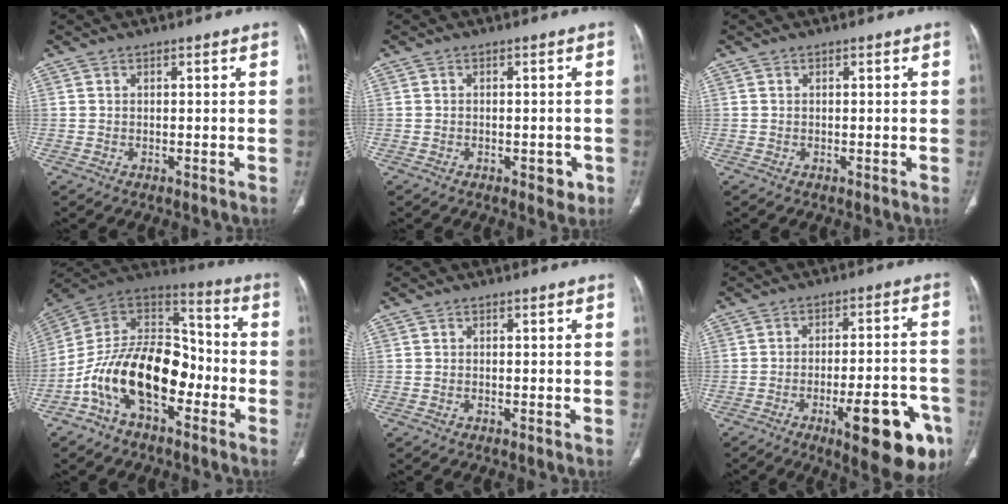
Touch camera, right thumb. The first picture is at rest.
{"total": 3.0, "force": [-1.3, 1.7, 2.2], "torque": [-0.015, 0.003, -0.011]}
{"total": 0.0}
{"total": 19.8, "force": [-6.7, 11.4, 14.8], "torque": [-0.229, 0.073, -0.123]}
{"total": 0.0}
{"total": 20.0, "force": [-9.0, 6.2, 16.7], "torque": [-0.174, 0.041, -0.114]}